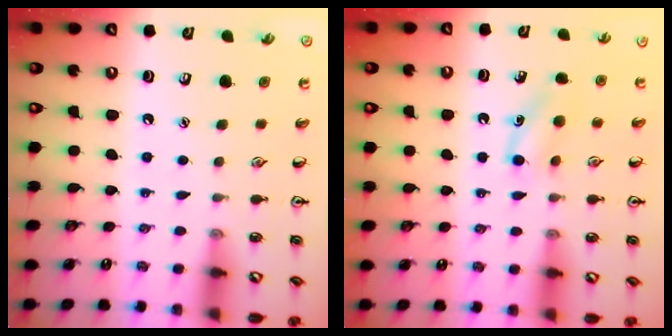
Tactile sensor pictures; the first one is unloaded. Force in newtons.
{"total": 6.8, "press": 6.6, "slide": 1.9}